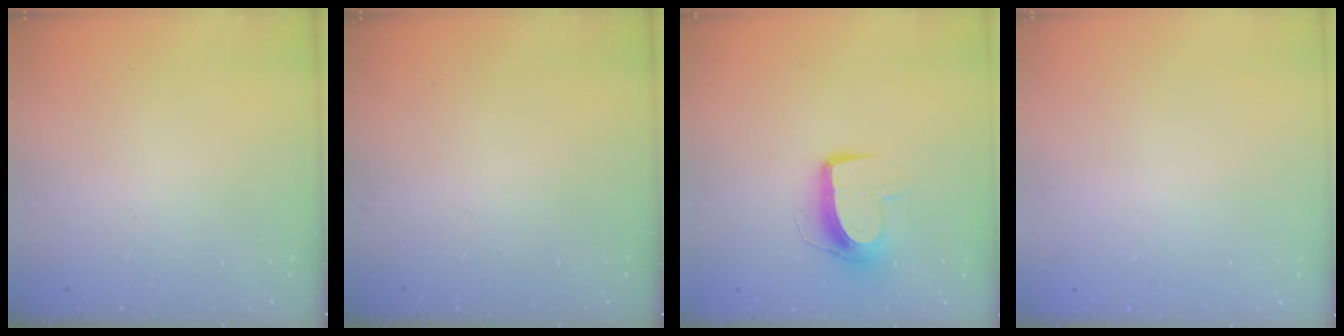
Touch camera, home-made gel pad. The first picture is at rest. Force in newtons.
{"total": 0.0}
{"total": 9.8, "press": 9.7, "slide": 0.7}
{"total": 0.0}